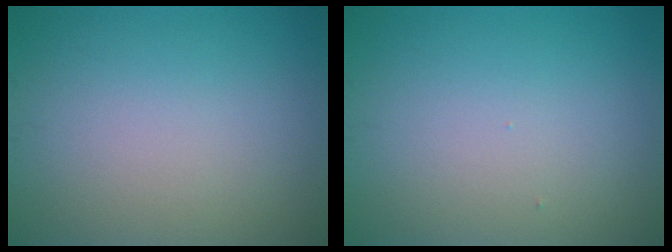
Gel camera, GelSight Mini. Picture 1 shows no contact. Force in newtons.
{"total": 0.0}